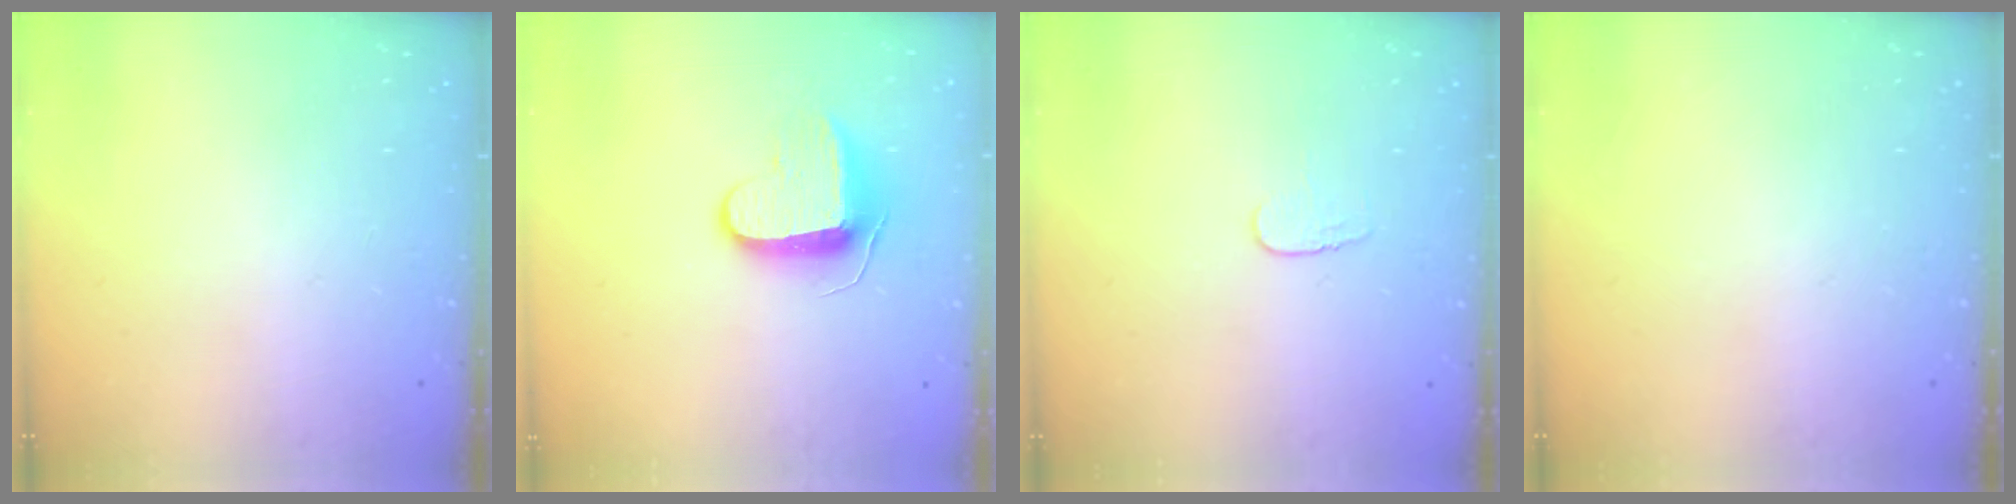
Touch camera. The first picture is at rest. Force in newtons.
{"total": 8.9, "press": 8.9, "slide": 0.8}
{"total": 3.7, "press": 3.7, "slide": 0.4}
{"total": 0.0}